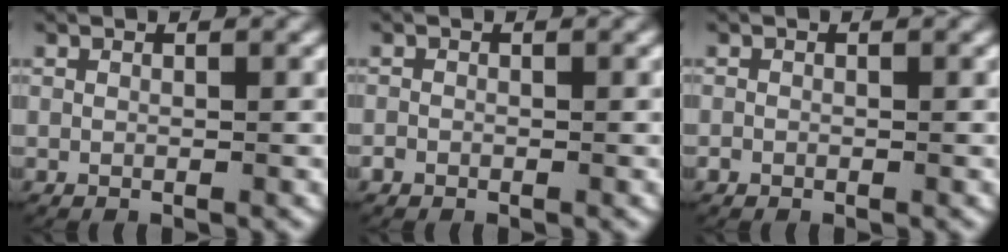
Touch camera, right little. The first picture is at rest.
{"total": 0.6, "force": [-0.4, 0.5, 0.0], "torque": [-0.001, 0.001, -0.009]}
{"total": 0.5, "force": [-0.3, 0.5, 0.0], "torque": [0.000, 0.002, -0.007]}